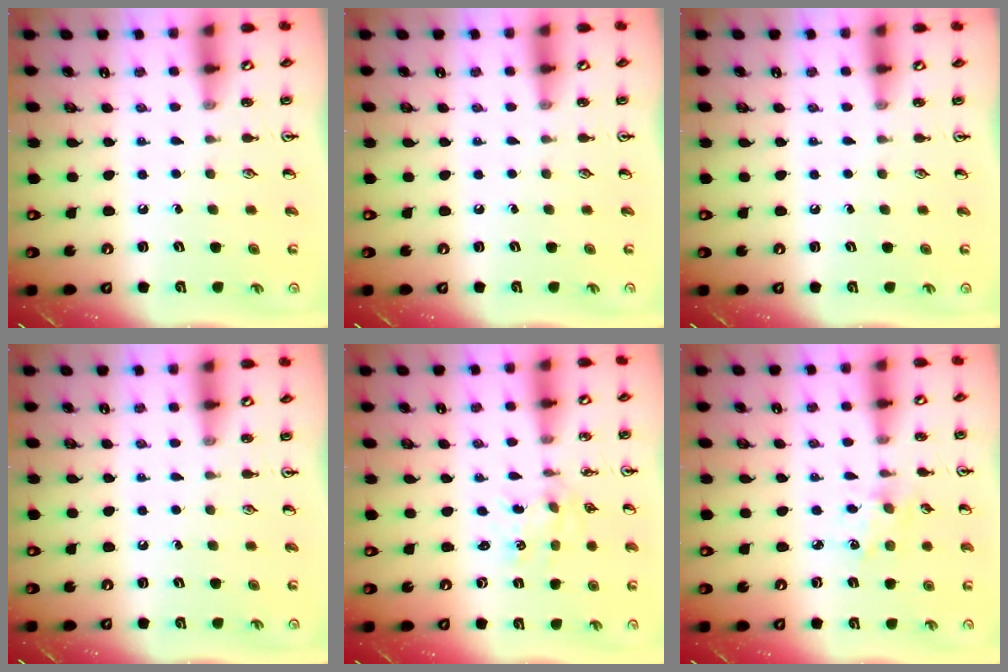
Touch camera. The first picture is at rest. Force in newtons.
{"total": 0.0}
{"total": 0.0}
{"total": 0.0}
{"total": 0.9, "press": 0.8, "slide": 0.1}
{"total": 2.1, "press": 2.1, "slide": 0.0}